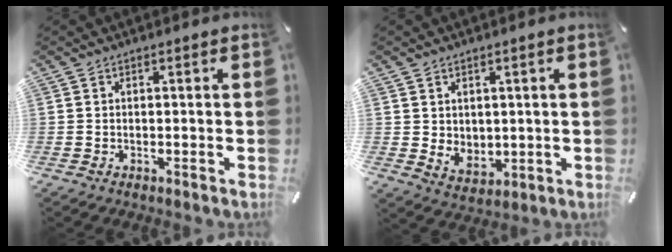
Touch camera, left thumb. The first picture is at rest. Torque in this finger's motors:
{"motor_torque": [1.00, 0.93, 0.29, -0.45, 0.21]}